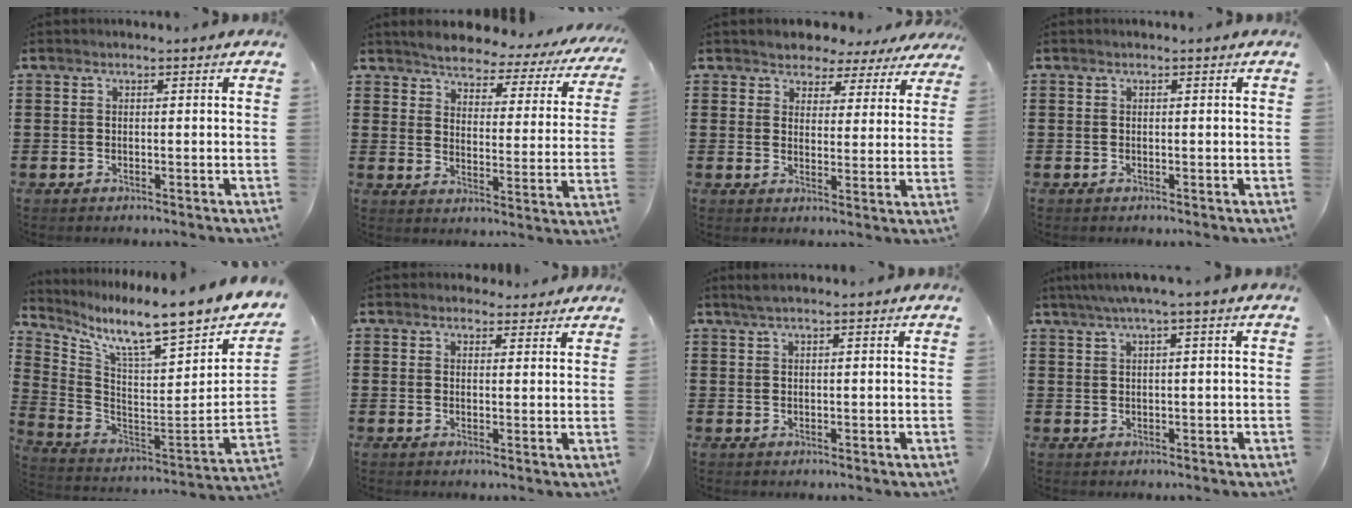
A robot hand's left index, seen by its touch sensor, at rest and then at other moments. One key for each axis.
{"total": 3.2, "fx": 3.0, "fy": 0.6, "fz": 0.7, "tx": -0.038, "ty": -0.026, "tz": 0.044}
{"total": 3.7, "fx": 3.3, "fy": 1.7, "fz": 0.0, "tx": -0.025, "ty": -0.012, "tz": 0.057}
{"total": 0.0}
{"total": 9.1, "fx": 6.9, "fy": 0.6, "fz": 5.9, "tx": -0.118, "ty": -0.074, "tz": 0.104}
{"total": 2.1, "fx": 1.9, "fy": 1.0, "fz": 0.3, "tx": -0.002, "ty": 0.000, "tz": 0.035}
{"total": 1.4, "fx": 0.8, "fy": -0.1, "fz": 1.1, "tx": -0.021, "ty": 0.001, "tz": 0.015}
{"total": 2.2, "fx": 0.7, "fy": -0.4, "fz": 2.1, "tx": -0.037, "ty": -0.003, "tz": 0.011}